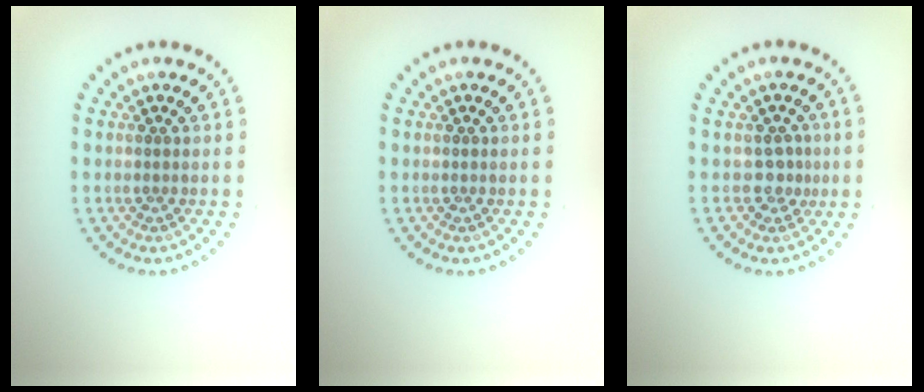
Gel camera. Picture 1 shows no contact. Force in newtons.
{"total": 0.0}
{"total": 1.5, "press": 1.2, "slide": 0.9}